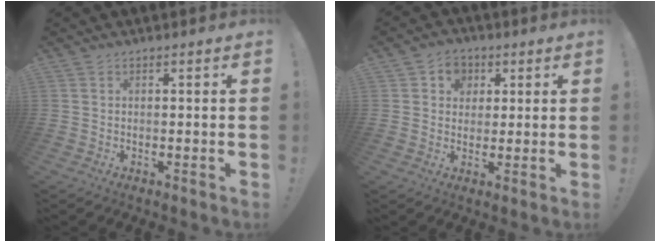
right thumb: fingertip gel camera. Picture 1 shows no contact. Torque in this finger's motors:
{"motor_torque": [0.80, 0.78, 0.02, -0.01, 0.00]}